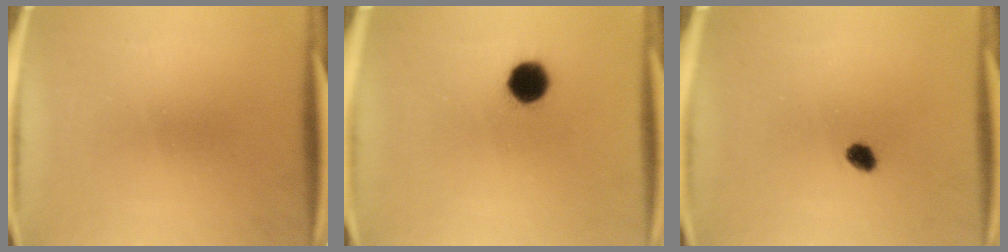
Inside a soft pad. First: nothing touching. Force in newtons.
{"total": 7.2}
{"total": 2.2}